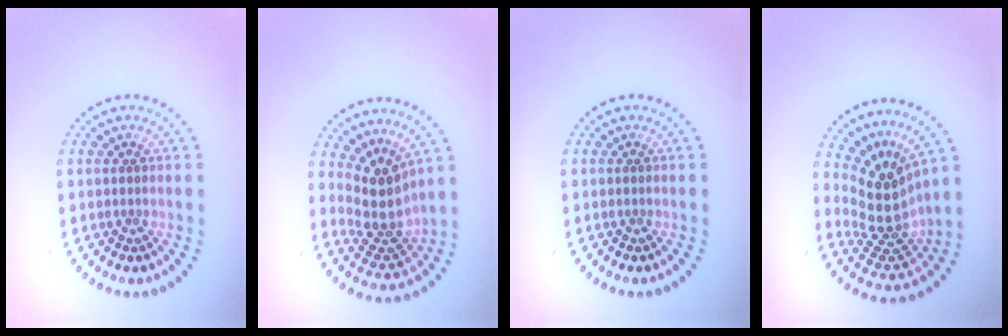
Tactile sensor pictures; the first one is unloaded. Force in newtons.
{"total": 4.3, "press": 3.3, "slide": 2.8}
{"total": 0.0}
{"total": 4.9, "press": 3.6, "slide": 3.3}